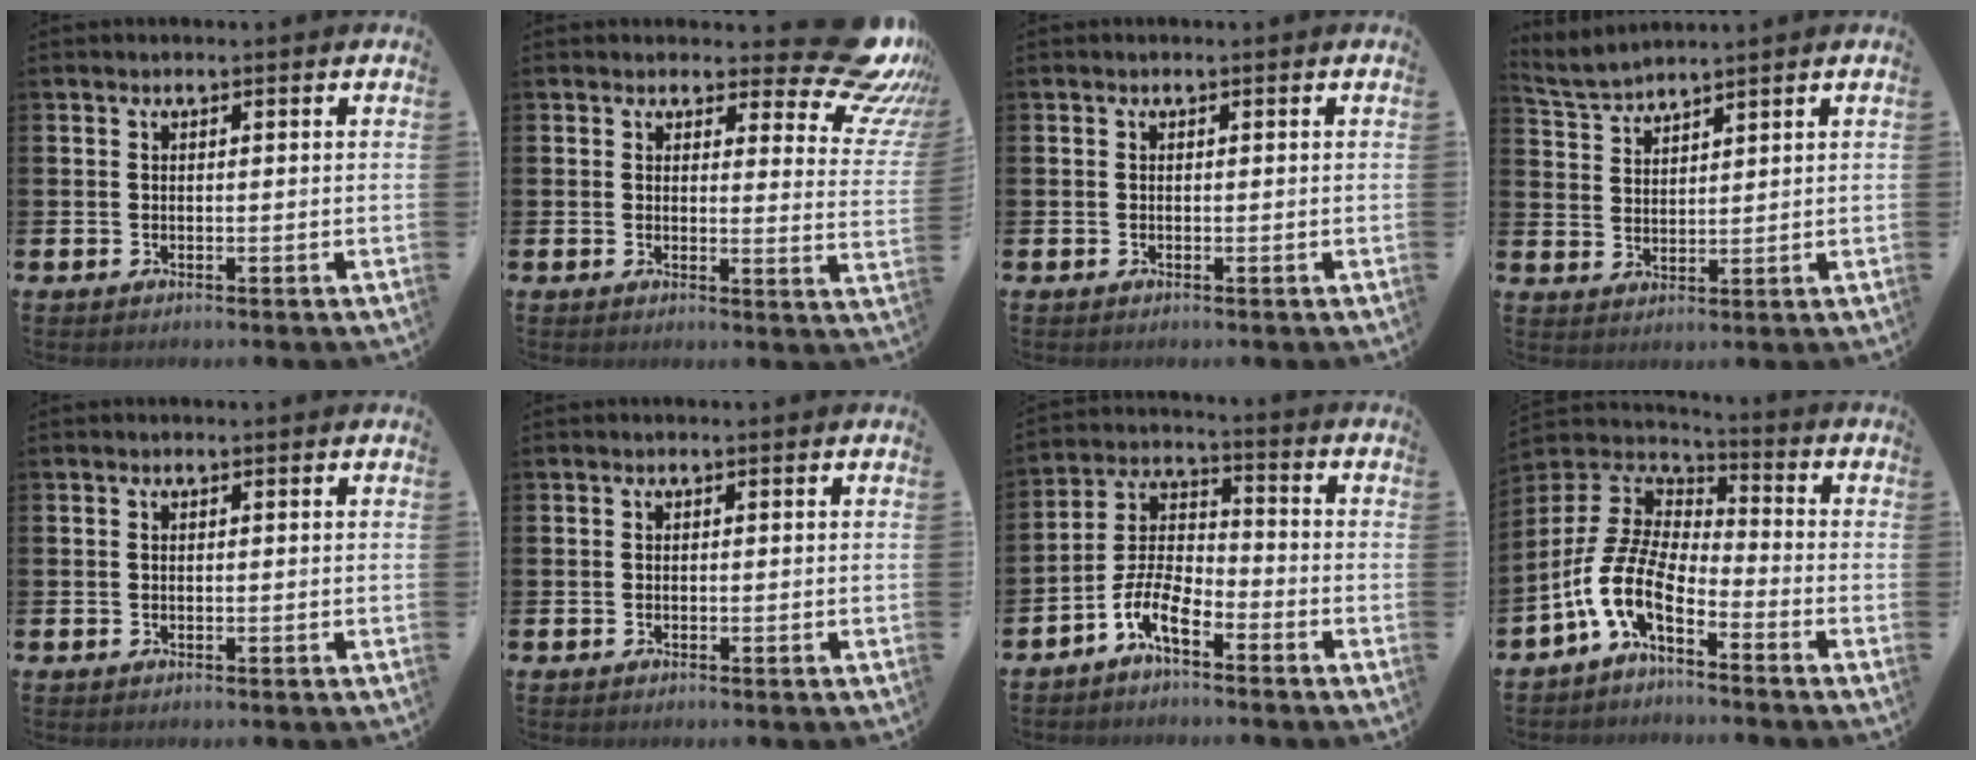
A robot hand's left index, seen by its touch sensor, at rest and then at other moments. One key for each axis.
{"total": 8.2, "fx": 6.5, "fy": 3.2, "fz": 4.0, "tx": -0.044, "ty": -0.053, "tz": 0.107}
{"total": 0.0}
{"total": 3.5, "fx": 3.5, "fy": -0.1, "fz": -0.1, "tx": -0.018, "ty": -0.016, "tz": 0.064}
{"total": 0.0}
{"total": 0.0}
{"total": 6.1, "fx": -4.3, "fy": 2.0, "fz": 3.8, "tx": -0.099, "ty": -0.011, "tz": -0.089}
{"total": 8.8, "fx": -4.8, "fy": 3.7, "fz": 6.3, "tx": -0.161, "ty": -0.012, "tz": -0.102}